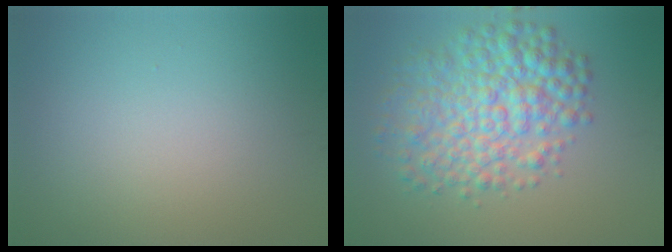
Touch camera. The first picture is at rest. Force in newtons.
{"total": 7.0, "press": 7.0, "slide": 0.1}